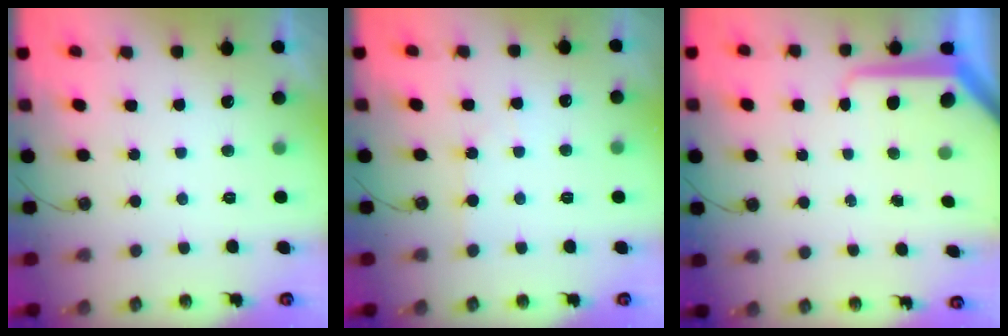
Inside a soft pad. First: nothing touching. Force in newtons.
{"total": 3.0, "press": 3.0, "slide": 0.4}
{"total": 8.6, "press": 8.5, "slide": 0.9}